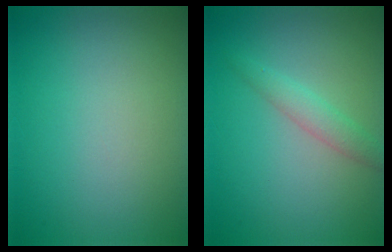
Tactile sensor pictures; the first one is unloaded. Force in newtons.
{"total": 1.9, "press": 1.9, "slide": 0.1}